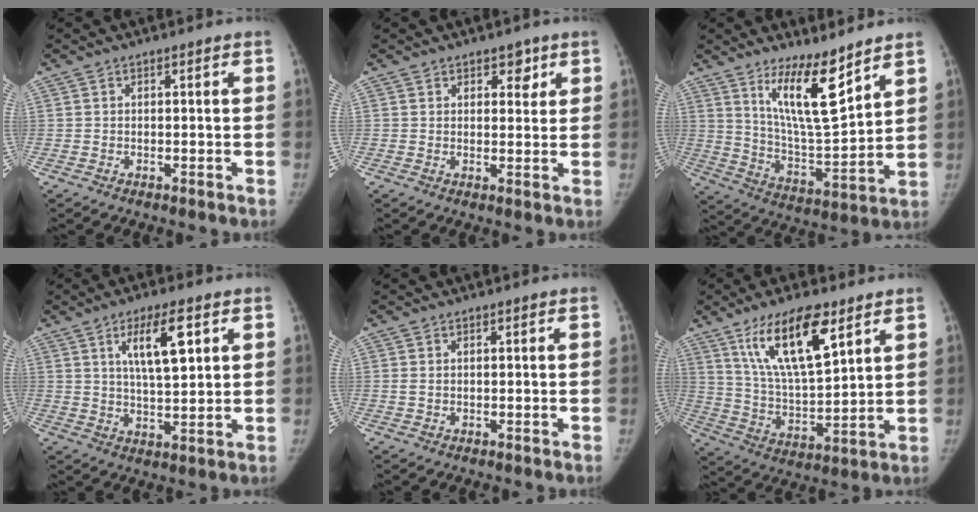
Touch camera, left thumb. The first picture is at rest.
{"total": 3.5, "force": [2.0, 2.3, 1.6], "torque": [0.008, -0.011, 0.028]}
{"total": 13.6, "force": [8.8, 3.1, 10.0], "torque": [-0.155, -0.079, 0.169]}
{"total": 9.7, "force": [3.9, 3.1, 8.3], "torque": [-0.130, -0.017, 0.071]}
{"total": 1.0, "force": [0.3, 0.6, 0.7], "torque": [-0.019, 0.006, 0.010]}
{"total": 16.5, "force": [9.2, 5.4, 12.6], "torque": [-0.203, -0.042, 0.175]}